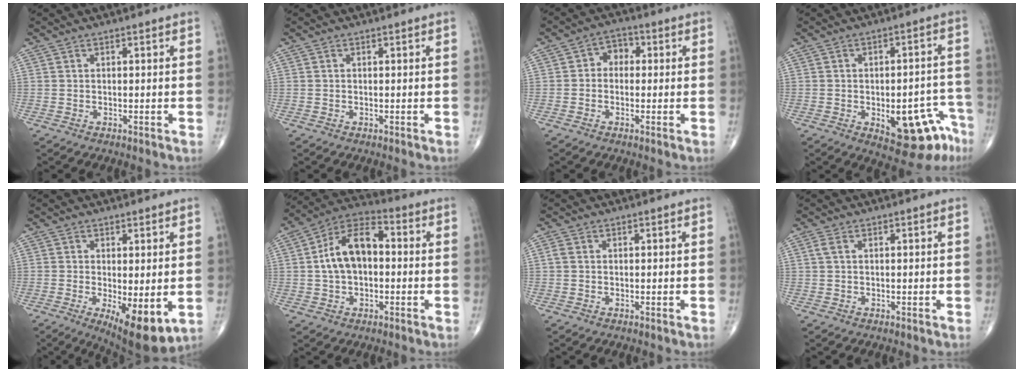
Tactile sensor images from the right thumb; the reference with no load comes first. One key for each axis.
{"total": 0.0}
{"total": 4.1, "fx": 0.0, "fy": 3.3, "fz": 2.5, "tx": -0.014, "ty": 0.018, "tz": -0.013}
{"total": 13.9, "fx": -6.5, "fy": 6.4, "fz": 10.5, "tx": -0.092, "ty": 0.046, "tz": -0.073}
{"total": 9.9, "fx": -2.3, "fy": 3.4, "fz": 9.0, "tx": -0.133, "ty": -0.025, "tz": -0.026}
{"total": 12.0, "fx": 0.5, "fy": 7.2, "fz": 9.6, "tx": -0.166, "ty": 0.035, "tz": -0.002}
{"total": 0.9, "fx": 0.0, "fy": 0.7, "fz": 0.6, "tx": -0.013, "ty": 0.001, "tz": -0.001}
{"total": 1.2, "fx": 0.3, "fy": 0.5, "fz": 1.0, "tx": -0.031, "ty": 0.008, "tz": 0.006}